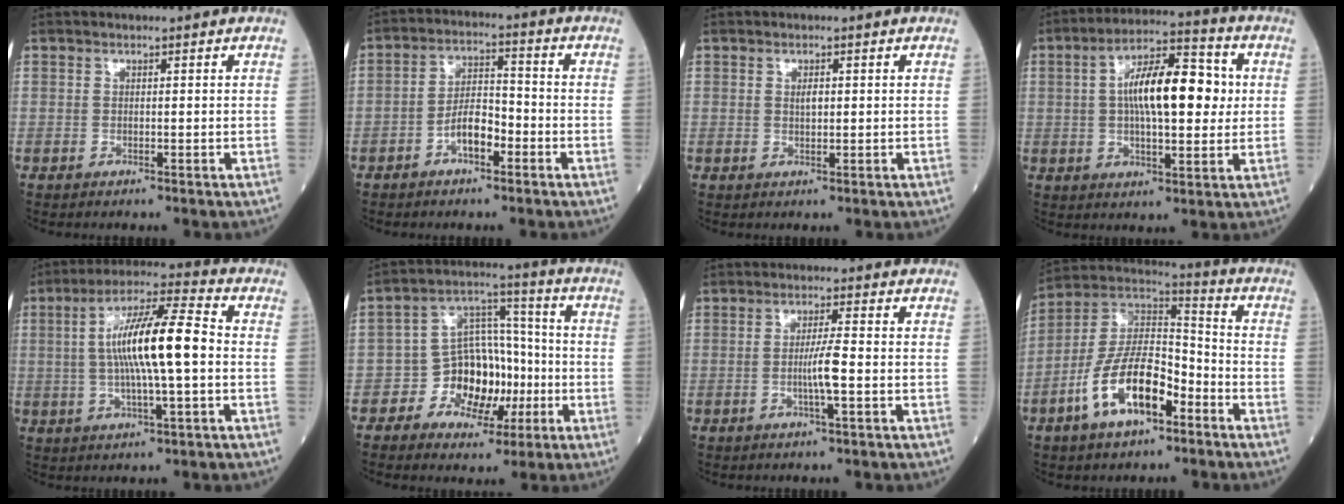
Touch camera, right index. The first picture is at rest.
{"total": 5.8, "force": [-2.8, 2.3, 4.6], "torque": [-0.083, 0.016, -0.052]}
{"total": 1.2, "force": [0.3, 0.5, 1.1], "torque": [-0.021, -0.002, 0.007]}
{"total": 13.3, "force": [1.7, 4.4, 12.5], "torque": [-0.211, 0.030, 0.023]}
{"total": 13.5, "force": [0.1, 1.6, 13.4], "torque": [-0.240, 0.016, -0.003]}
{"total": 10.9, "force": [-3.3, 7.6, 7.0], "torque": [-0.116, 0.034, -0.050]}
{"total": 4.2, "force": [-1.0, -0.2, 4.1], "torque": [-0.074, -0.003, -0.021]}
{"total": 14.2, "force": [-6.5, 5.7, 11.2], "torque": [-0.223, 0.017, -0.118]}